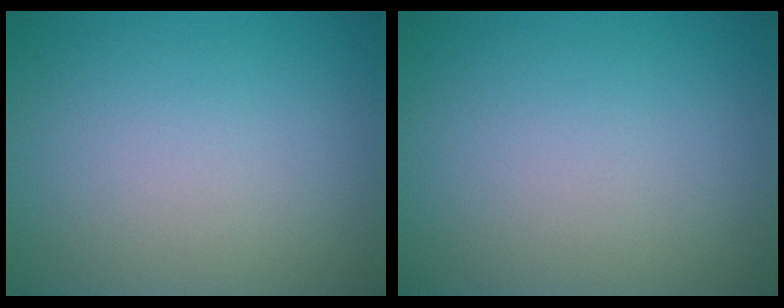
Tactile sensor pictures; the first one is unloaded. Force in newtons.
{"total": 0.0}